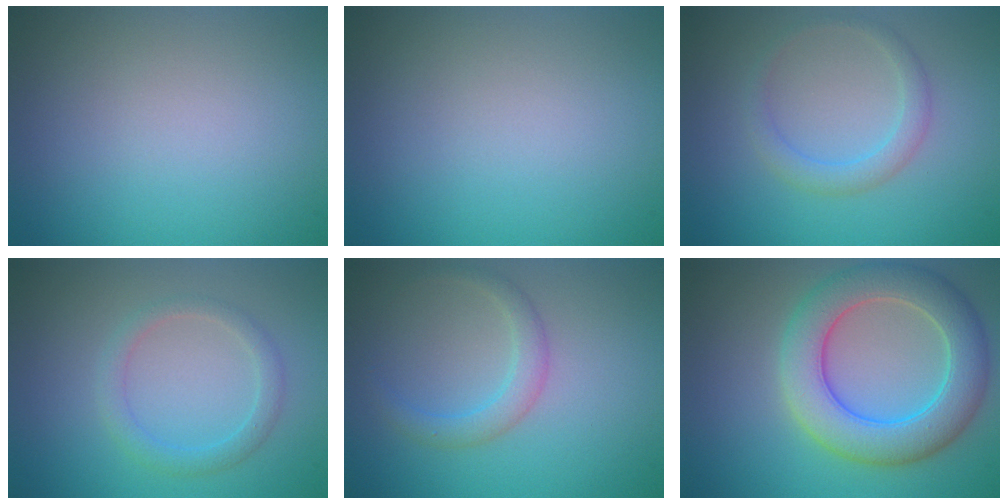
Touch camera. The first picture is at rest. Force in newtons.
{"total": 0.0}
{"total": 2.0, "press": 2.0, "slide": 0.1}
{"total": 2.0, "press": 1.9, "slide": 0.1}
{"total": 2.1, "press": 2.1, "slide": 0.0}
{"total": 7.1, "press": 7.1, "slide": 0.3}